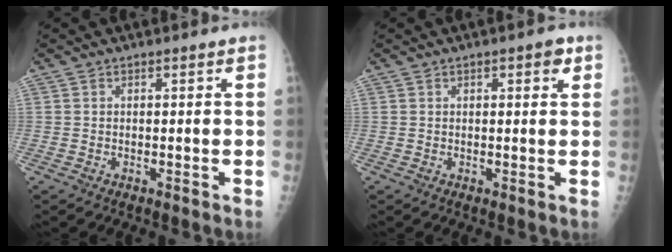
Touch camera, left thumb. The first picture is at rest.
{"total": 2.8, "force": [1.3, 1.1, 2.2], "torque": [-0.019, -0.001, 0.014]}